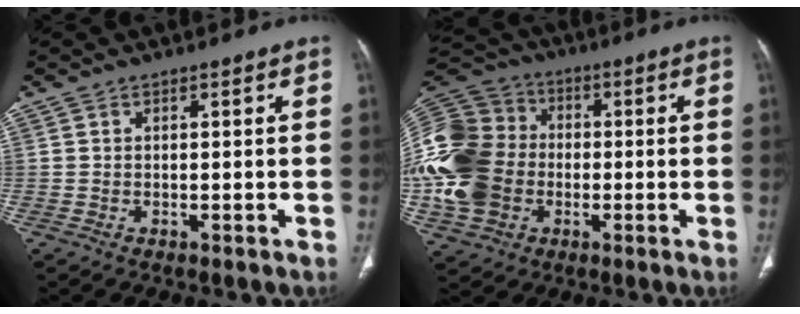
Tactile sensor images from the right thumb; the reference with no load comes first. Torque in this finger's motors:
{"motor_torque": [0.49, 0.54, 1.24, -0.34, 0.24]}